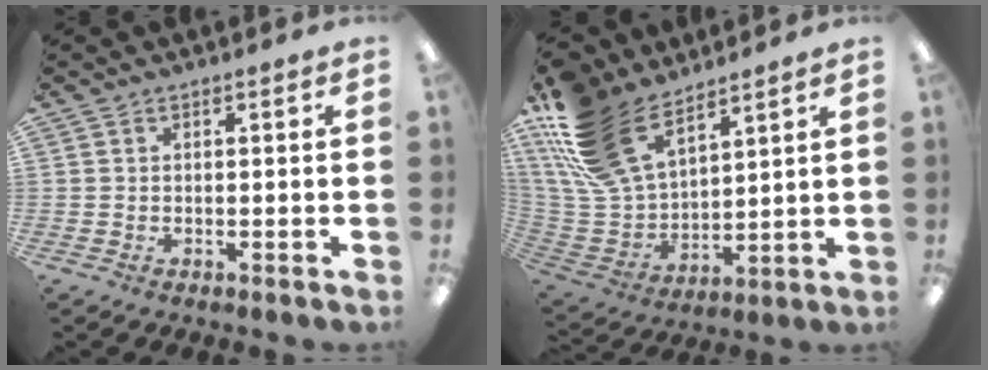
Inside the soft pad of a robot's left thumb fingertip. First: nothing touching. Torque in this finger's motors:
{"motor_torque": [0.52, 0.56, 1.42, -1.35, 0.59]}